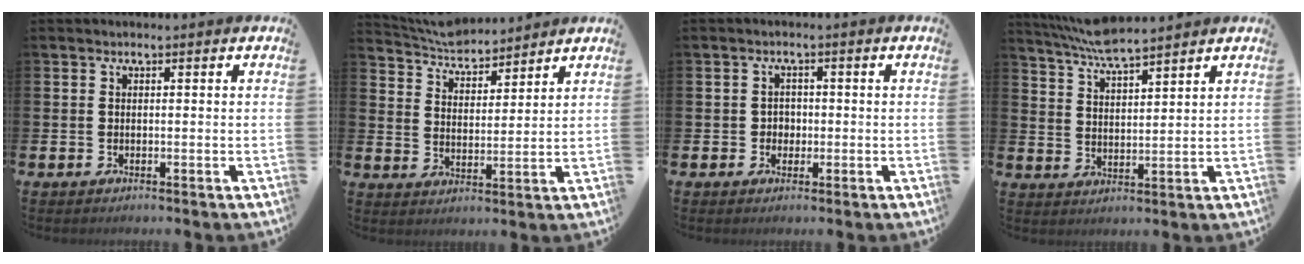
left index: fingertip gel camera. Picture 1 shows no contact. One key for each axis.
{"total": 5.3, "fx": 5.2, "fy": 1.1, "fz": 0.3, "tx": -0.031, "ty": -0.034, "tz": 0.093}
{"total": 1.8, "fx": -0.1, "fy": 1.8, "fz": 0.5, "tx": -0.004, "ty": 0.004, "tz": -0.007}
{"total": 5.9, "fx": 5.7, "fy": 0.2, "fz": 1.6, "tx": -0.051, "ty": -0.028, "tz": 0.104}